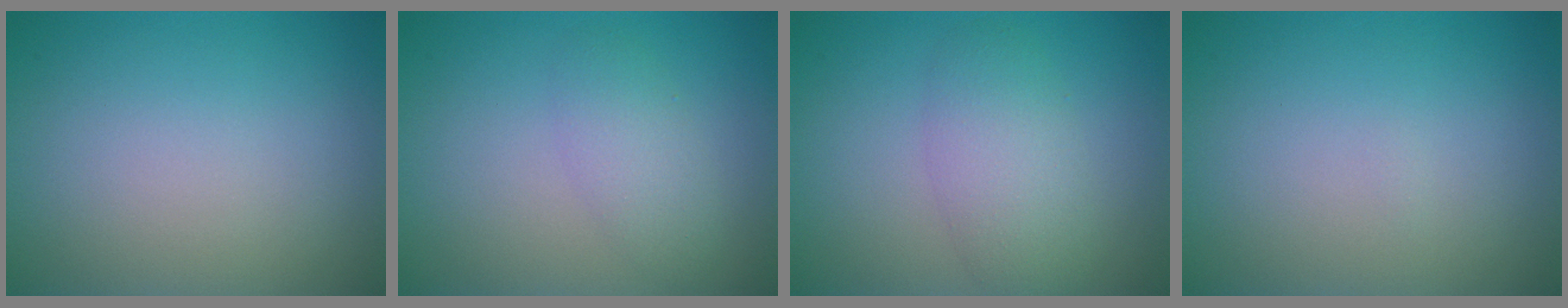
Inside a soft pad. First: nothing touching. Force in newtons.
{"total": 2.4, "press": 2.4, "slide": 0.1}
{"total": 3.8, "press": 3.8, "slide": 0.2}
{"total": 0.0}